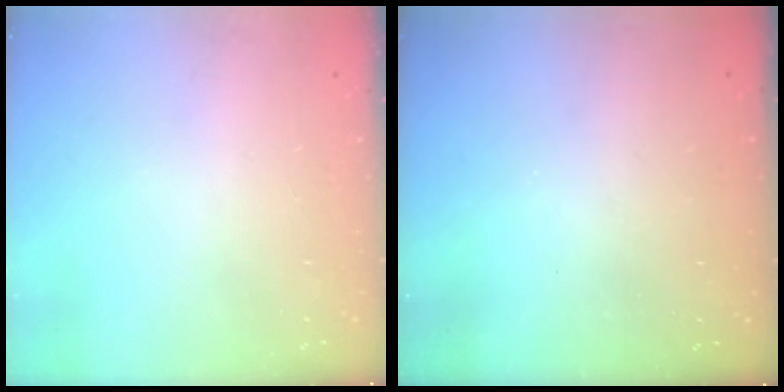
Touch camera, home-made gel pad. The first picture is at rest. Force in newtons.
{"total": 2.9, "press": 2.9, "slide": 0.3}